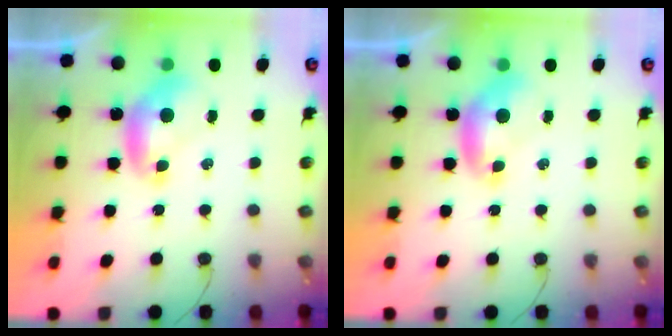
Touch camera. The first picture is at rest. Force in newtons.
{"total": 0.0}